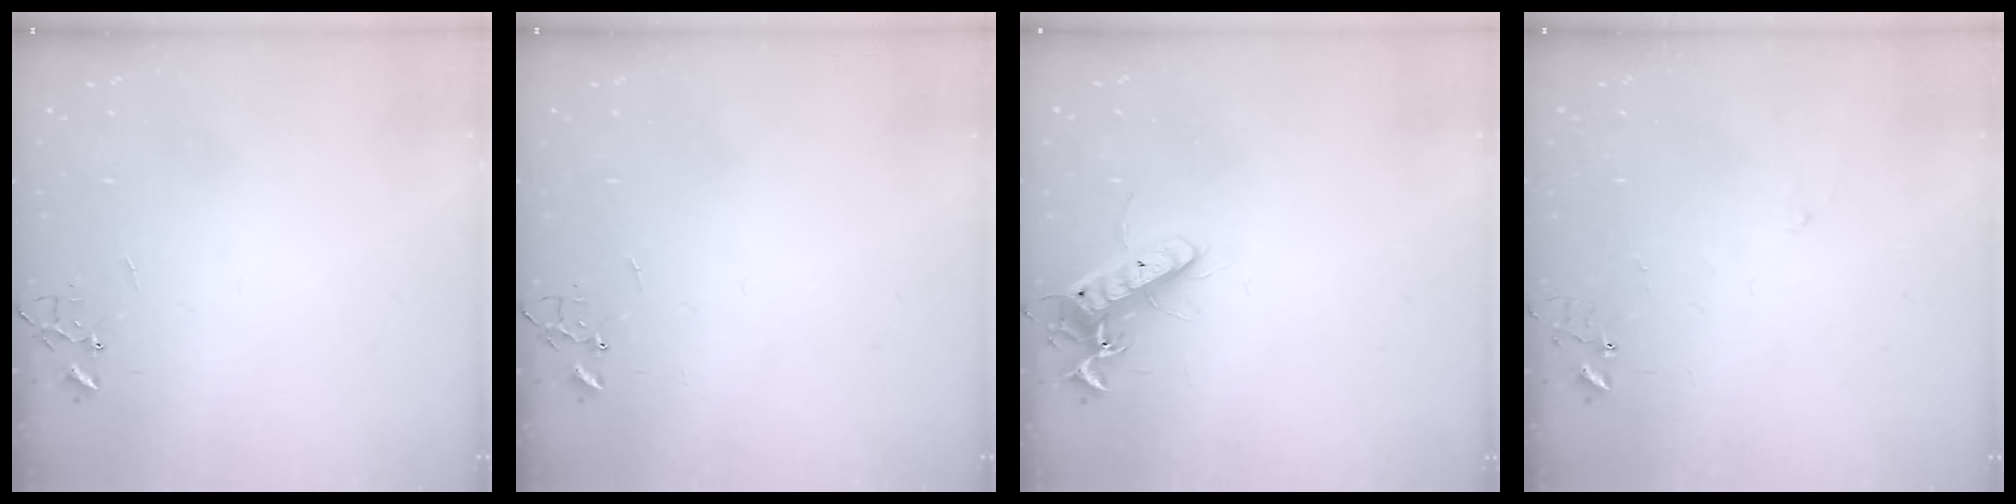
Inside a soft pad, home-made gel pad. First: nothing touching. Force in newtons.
{"total": 0.0}
{"total": 12.4, "press": 12.4, "slide": 1.1}
{"total": 4.7, "press": 4.6, "slide": 0.4}